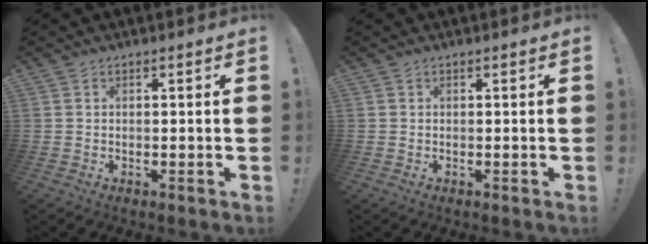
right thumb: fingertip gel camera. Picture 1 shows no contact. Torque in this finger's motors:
{"motor_torque": [-0.06, 0.02, -0.05, 0.02, 0.00]}